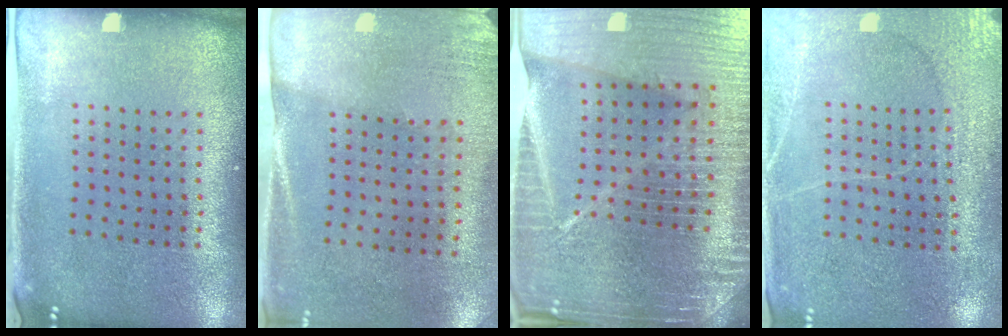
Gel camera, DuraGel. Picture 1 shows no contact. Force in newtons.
{"total": 2.6, "press": 2.3, "slide": 1.3}
{"total": 7.0, "press": 6.0, "slide": 3.7}
{"total": 2.8, "press": 2.7, "slide": 0.7}